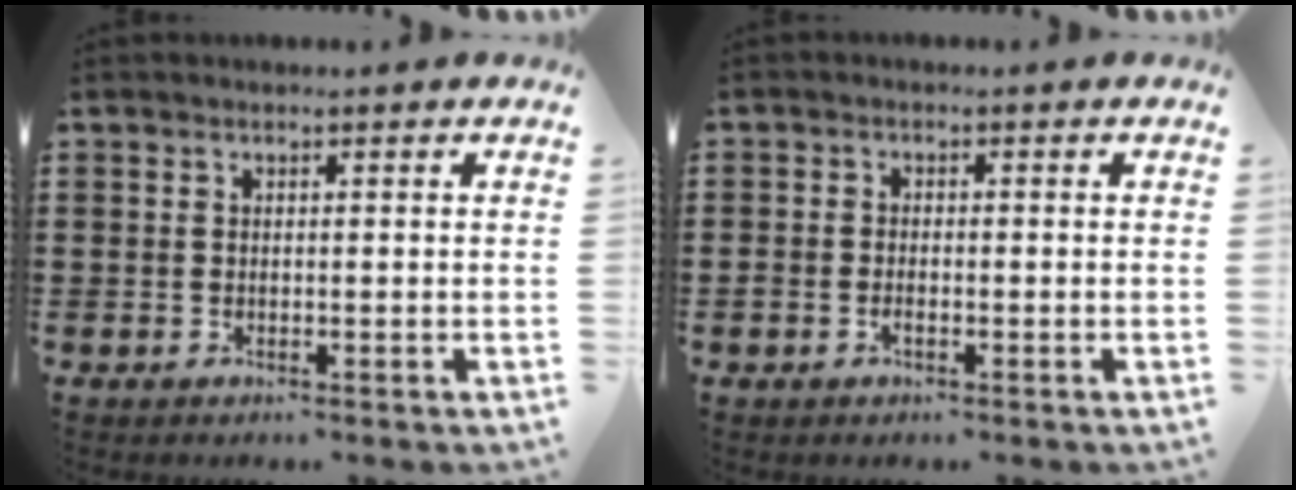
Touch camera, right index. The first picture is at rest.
{"total": 1.4, "force": [-0.8, 0.7, 0.9], "torque": [-0.018, -0.004, -0.013]}